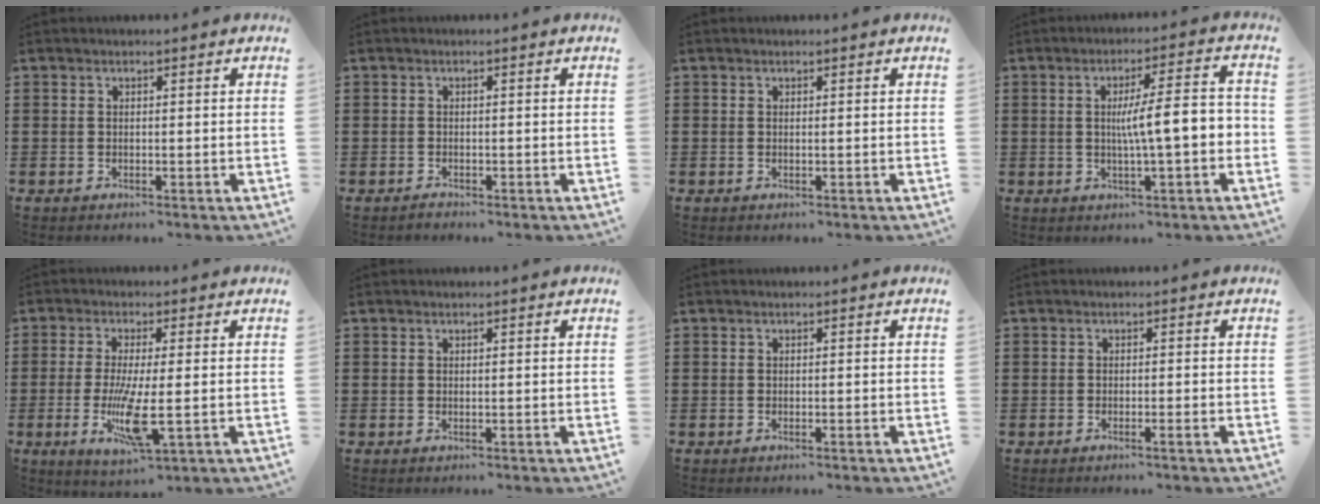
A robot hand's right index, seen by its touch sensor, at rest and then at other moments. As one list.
[{"total": 0.8, "force": [-0.7, 0.3, 0.0], "torque": [-0.001, 0.002, -0.016]}, {"total": 0.0}, {"total": 7.8, "force": [-0.5, 1.2, 7.7], "torque": [-0.130, 0.001, -0.016]}, {"total": 8.2, "force": [-1.7, 1.4, 7.9], "torque": [-0.165, -0.025, -0.033]}, {"total": 0.0}, {"total": 0.0}, {"total": 1.0, "force": [-0.7, -0.2, 0.7], "torque": [-0.013, -0.003, -0.014]}]